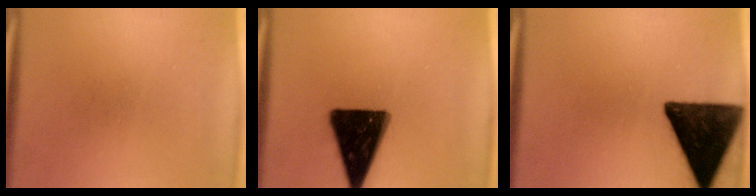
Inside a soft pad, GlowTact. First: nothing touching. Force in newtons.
{"total": 17.4}
{"total": 16.2}